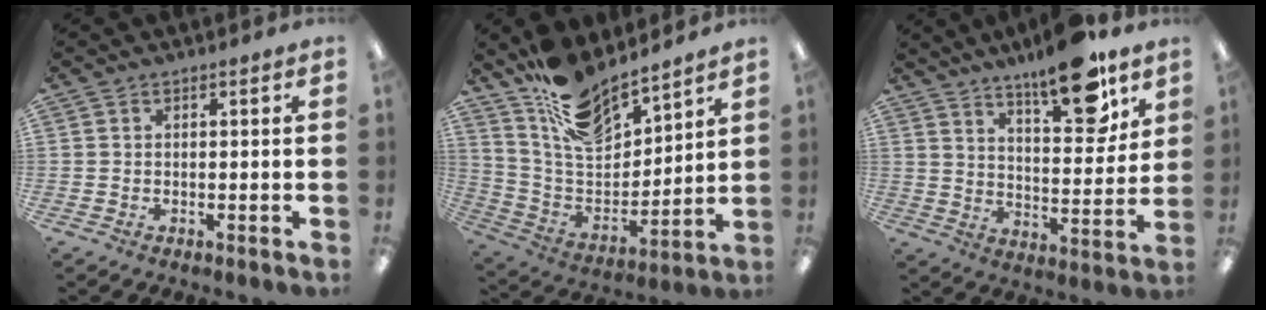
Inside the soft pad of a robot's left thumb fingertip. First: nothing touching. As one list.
[{"total": 14.2, "force": [12.2, 4.7, 5.4], "torque": [-0.122, -0.088, 0.223]}, {"total": 16.3, "force": [12.1, 4.9, 9.7], "torque": [-0.138, -0.076, 0.199]}]